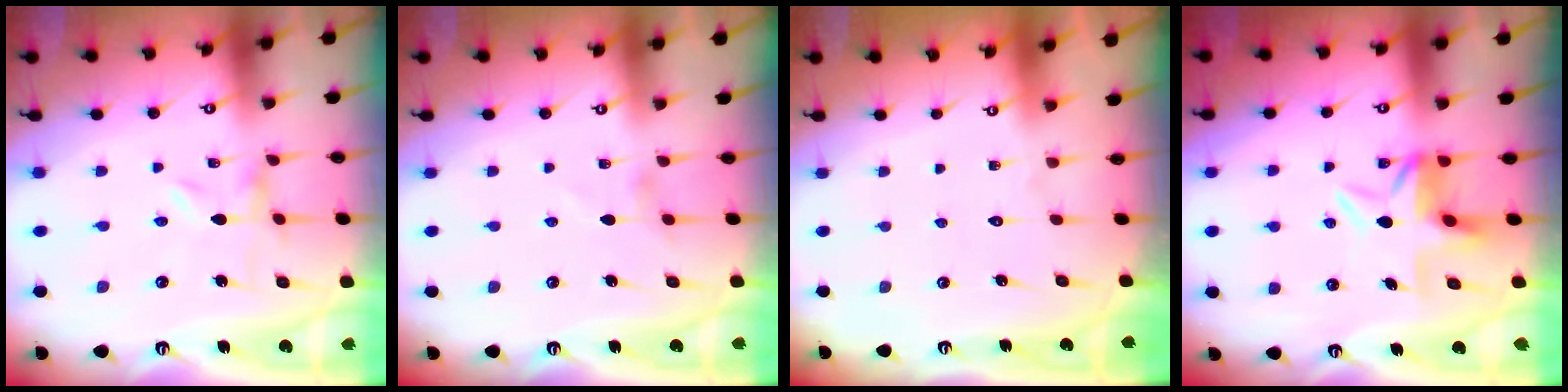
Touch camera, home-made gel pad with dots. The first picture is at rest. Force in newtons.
{"total": 1.9, "press": 1.9, "slide": 0.3}
{"total": 1.7, "press": 1.7, "slide": 0.1}
{"total": 4.6, "press": 4.1, "slide": 2.1}